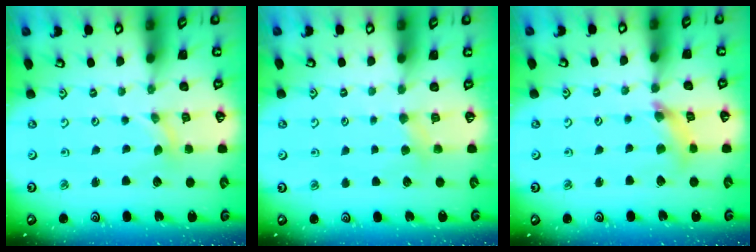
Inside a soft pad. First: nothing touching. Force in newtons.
{"total": 2.9, "press": 2.8, "slide": 0.4}
{"total": 6.5, "press": 6.5, "slide": 0.6}